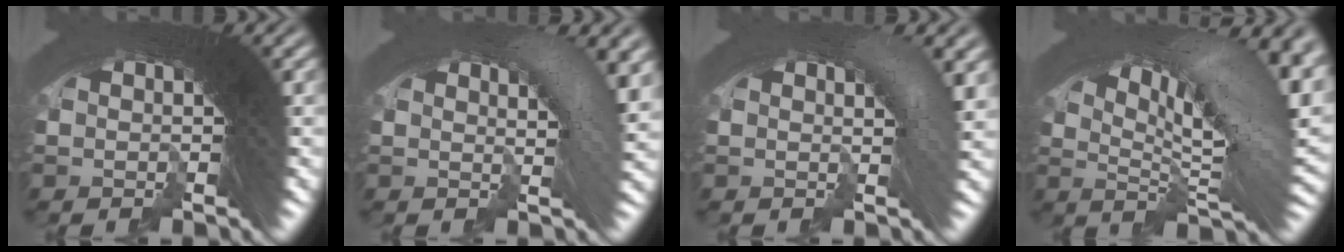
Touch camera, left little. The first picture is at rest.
{"total": 4.9, "force": [1.0, 1.6, 4.5], "torque": [-0.054, 0.007, 0.009]}
{"total": 3.3, "force": [0.6, 0.8, 3.1], "torque": [-0.037, 0.008, 0.001]}
{"total": 12.2, "force": [1.8, 4.9, 11.0], "torque": [-0.148, 0.010, 0.015]}